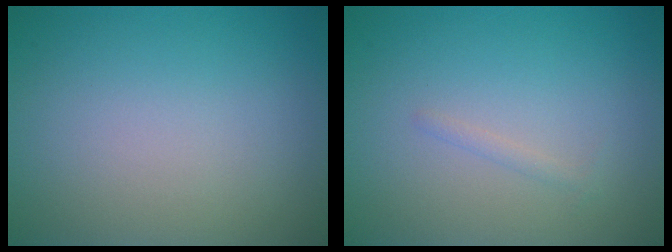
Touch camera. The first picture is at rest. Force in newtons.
{"total": 0.6, "press": 0.6, "slide": 0.0}